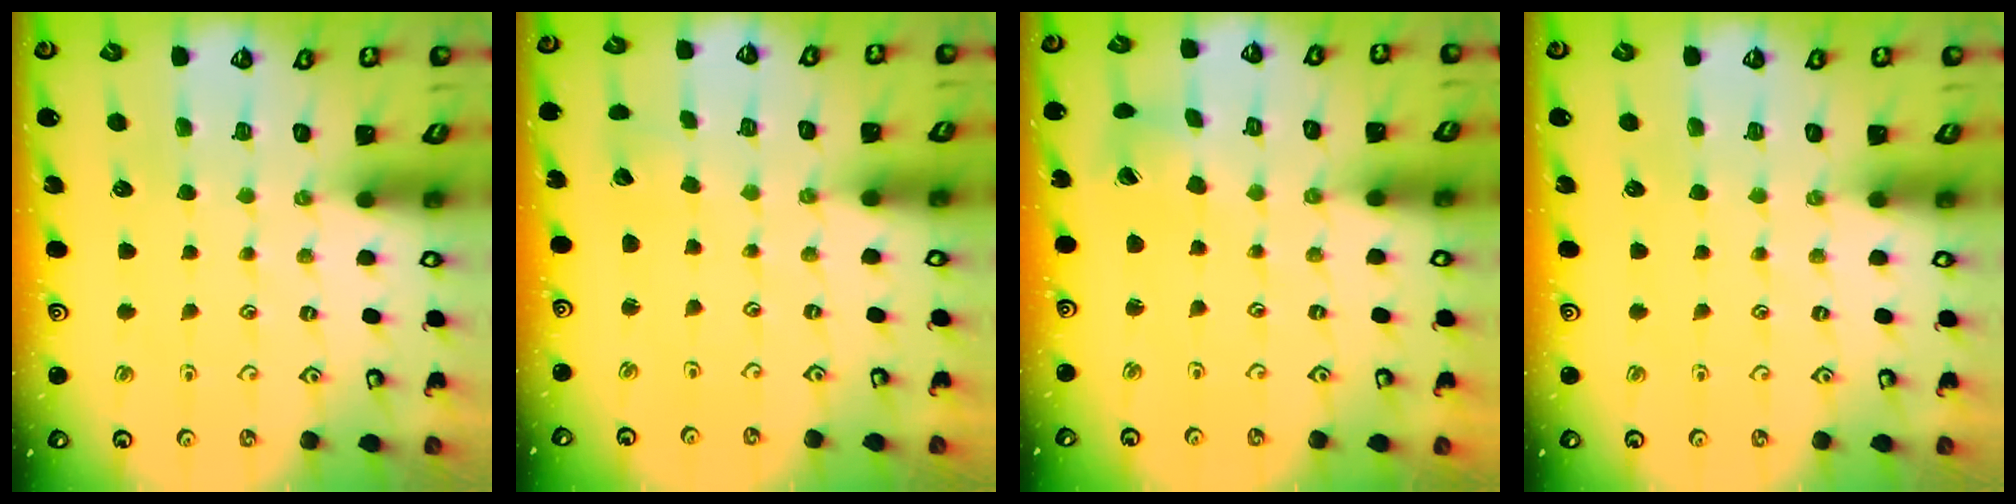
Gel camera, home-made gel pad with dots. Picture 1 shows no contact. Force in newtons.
{"total": 1.3, "press": 1.3, "slide": 0.0}
{"total": 2.4, "press": 2.4, "slide": 0.3}
{"total": 0.0}